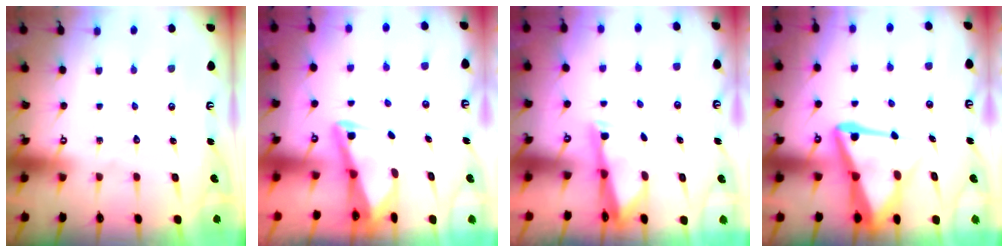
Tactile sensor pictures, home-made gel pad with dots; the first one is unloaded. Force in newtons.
{"total": 2.9, "press": 2.8, "slide": 0.4}
{"total": 2.8, "press": 2.7, "slide": 0.4}
{"total": 11.0, "press": 10.9, "slide": 1.3}